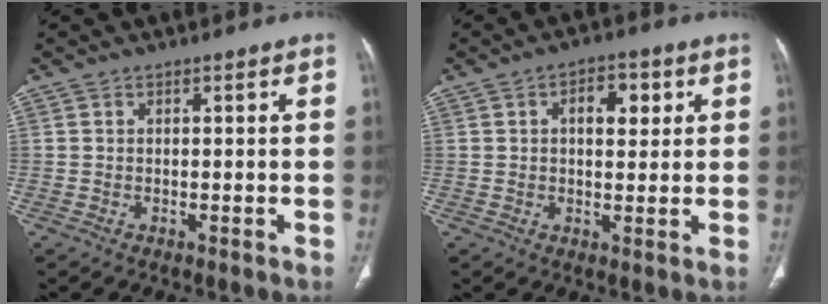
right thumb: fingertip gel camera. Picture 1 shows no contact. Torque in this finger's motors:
{"motor_torque": [-0.54, 0.62, 0.08, 0.25, 0.09]}